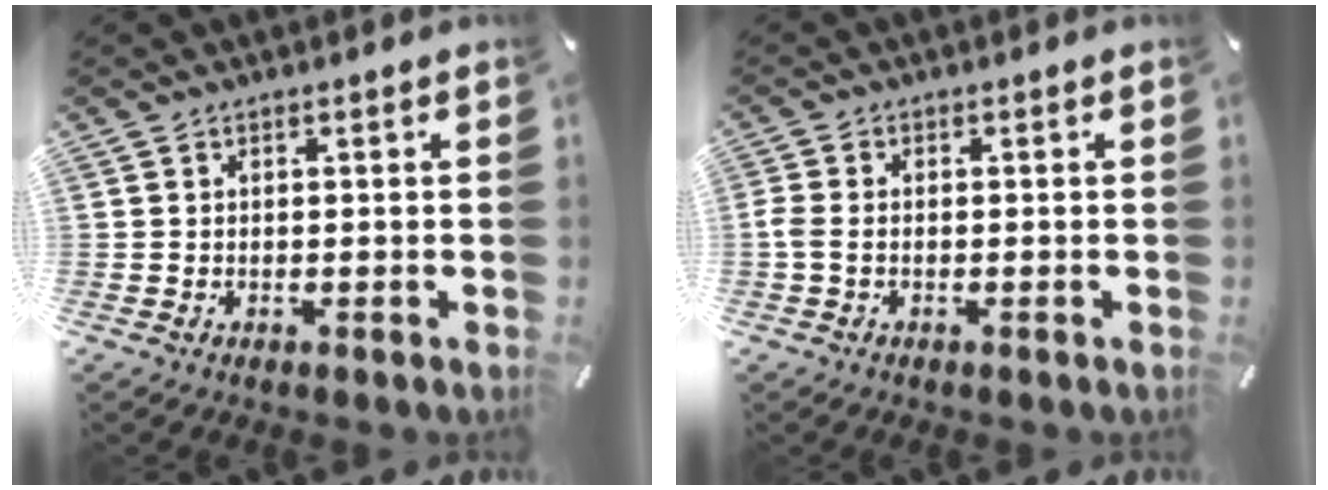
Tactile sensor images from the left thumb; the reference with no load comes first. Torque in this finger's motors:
{"motor_torque": [-0.07, 0.36, 0.20, 0.04, -0.04]}